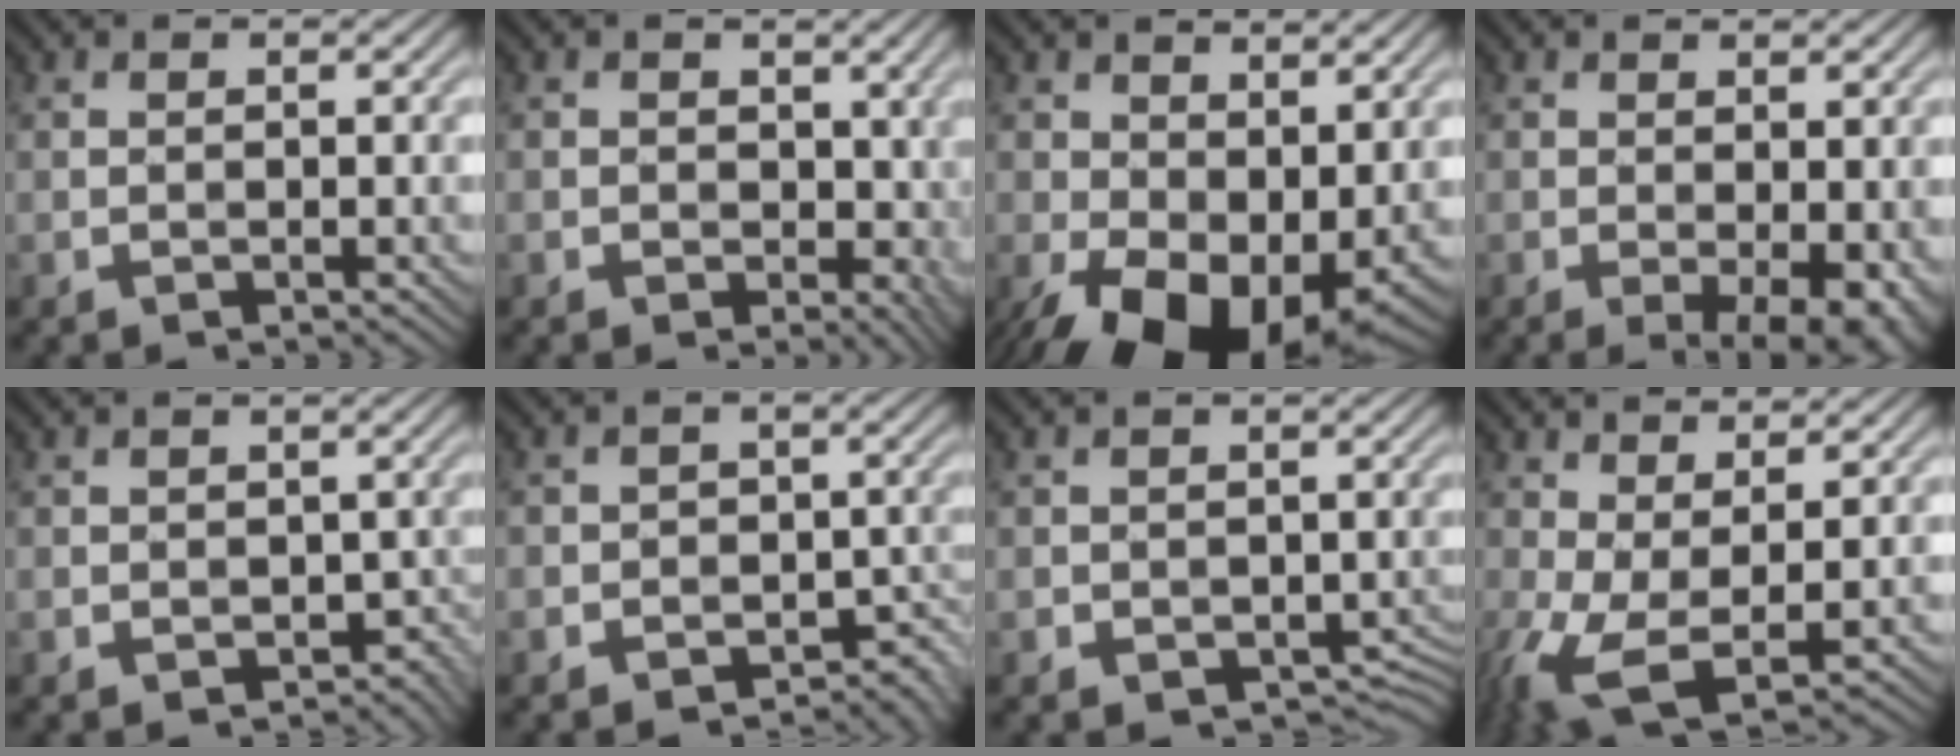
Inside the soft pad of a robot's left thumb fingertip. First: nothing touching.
{"total": 5.9, "force": [-0.4, 4.4, 4.0], "torque": [-0.046, -0.017, -0.002]}
{"total": 13.4, "force": [-2.8, 8.2, 10.2], "torque": [-0.189, -0.032, -0.024]}
{"total": 4.6, "force": [-1.2, 1.7, 4.1], "torque": [-0.057, -0.005, -0.011]}
{"total": 3.6, "force": [-2.1, 2.9, 0.8], "torque": [0.001, 0.009, -0.021]}
{"total": 5.4, "force": [-4.0, 3.3, 1.2], "torque": [0.000, 0.013, -0.053]}
{"total": 3.7, "force": [-1.7, 3.2, 0.7], "torque": [-0.005, 0.003, -0.023]}
{"total": 7.1, "force": [-1.4, 3.4, 6.1], "torque": [-0.150, -0.011, -0.028]}